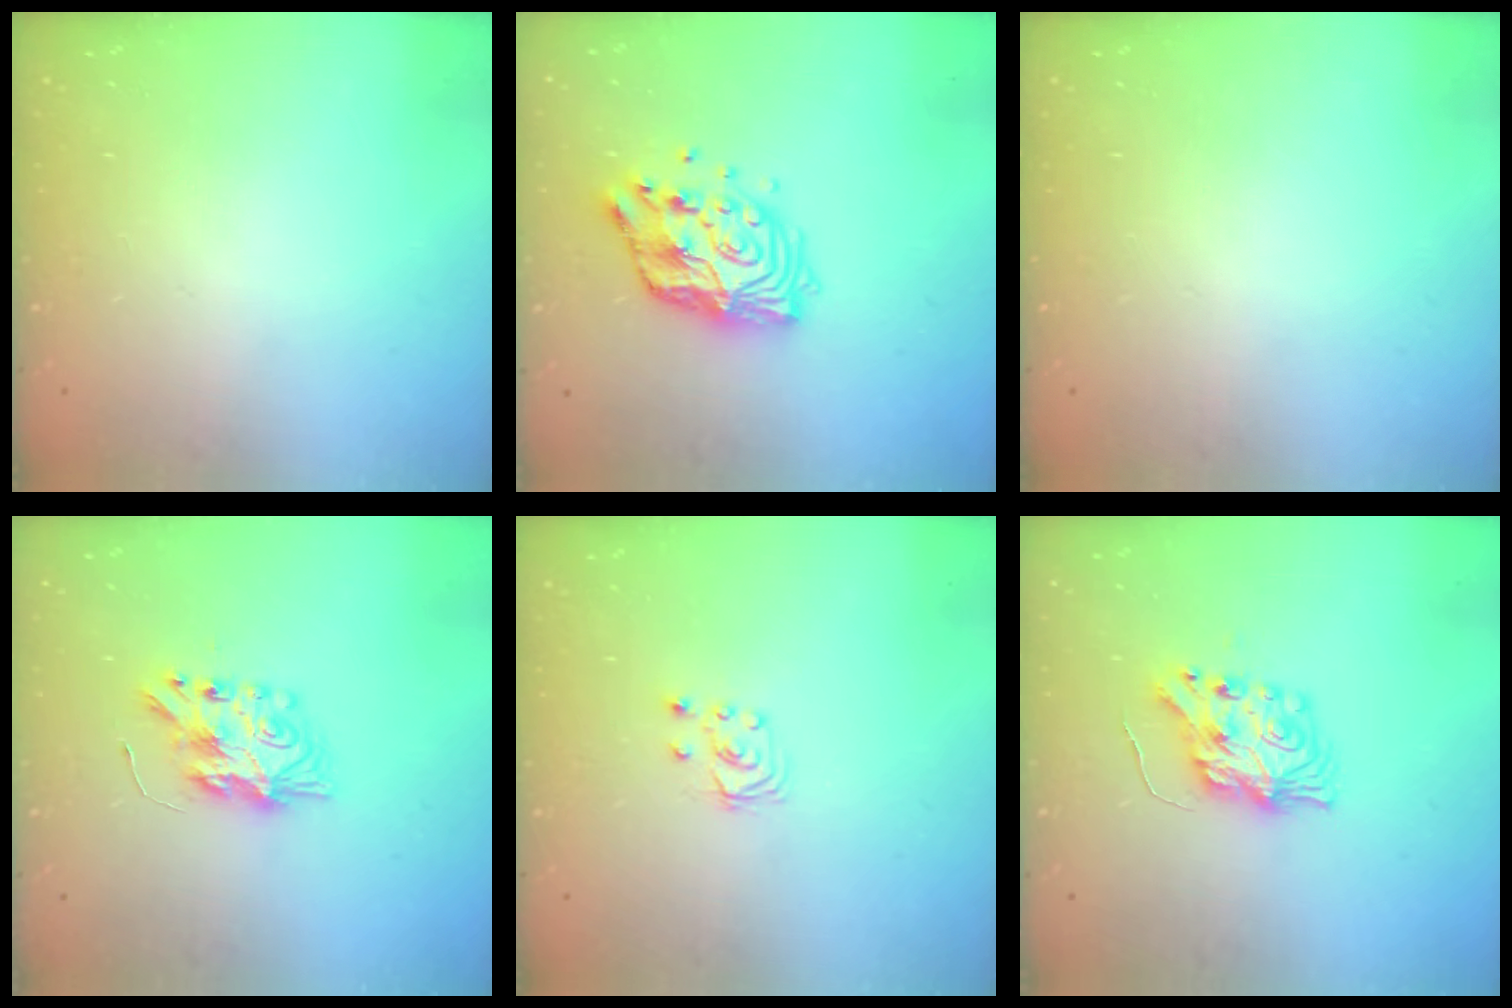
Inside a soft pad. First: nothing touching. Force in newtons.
{"total": 13.3, "press": 13.2, "slide": 1.1}
{"total": 0.0}
{"total": 8.4, "press": 8.4, "slide": 0.7}
{"total": 3.5, "press": 3.5, "slide": 0.4}
{"total": 8.7, "press": 8.6, "slide": 0.4}